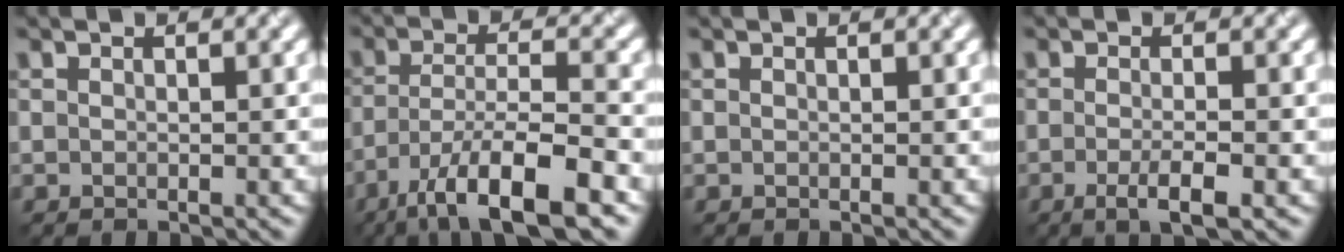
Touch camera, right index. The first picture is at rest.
{"total": 9.4, "force": [-5.8, 2.2, 7.1], "torque": [-0.116, 0.001, -0.102]}
{"total": 0.0}
{"total": 3.0, "force": [-1.1, 0.7, 2.7], "torque": [-0.046, -0.003, -0.021]}